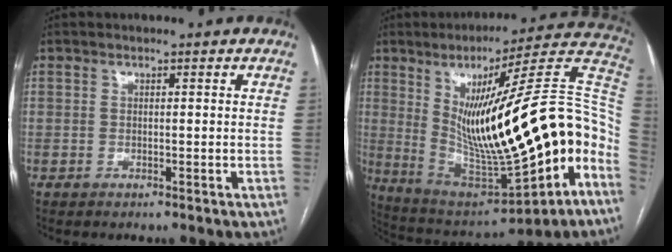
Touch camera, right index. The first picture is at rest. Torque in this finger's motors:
{"motor_torque": [2.01, 0.13, 0.92, 0.21]}